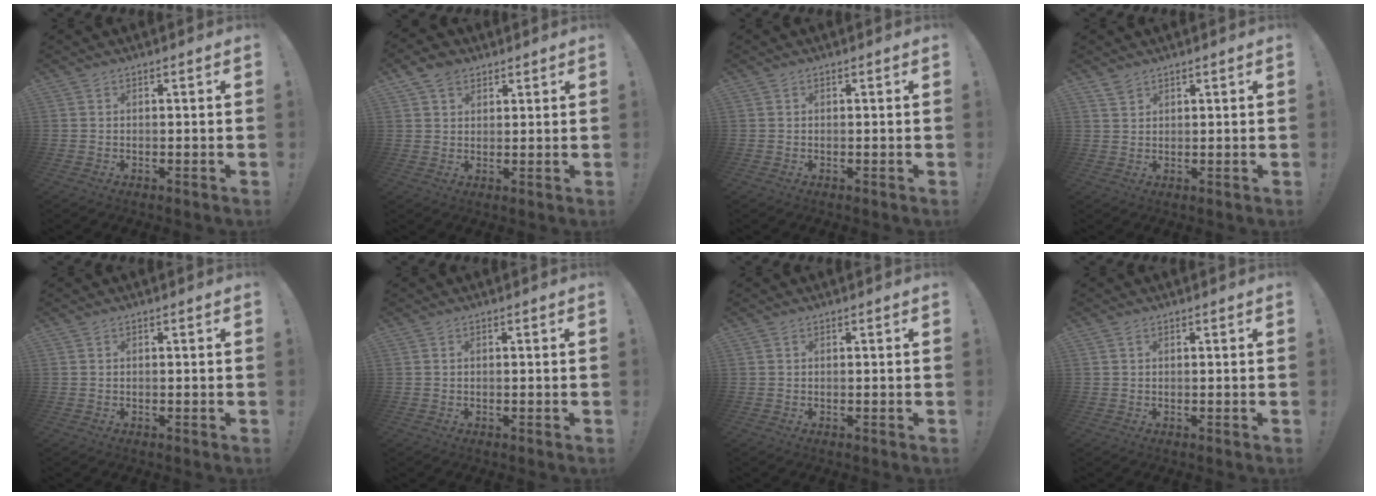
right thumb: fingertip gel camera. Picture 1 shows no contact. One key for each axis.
{"total": 5.4, "fx": 3.2, "fy": 3.8, "fz": 2.1, "tx": -0.033, "ty": -0.008, "tz": 0.062}
{"total": 0.0}
{"total": 2.5, "fx": 2.1, "fy": 1.2, "fz": 0.7, "tx": -0.004, "ty": -0.014, "tz": 0.038}
{"total": 0.0}
{"total": 0.0}
{"total": 0.0}
{"total": 0.5, "fx": 0.2, "fy": 0.3, "fz": 0.4, "tx": -0.009, "ty": 0.002, "tz": 0.004}